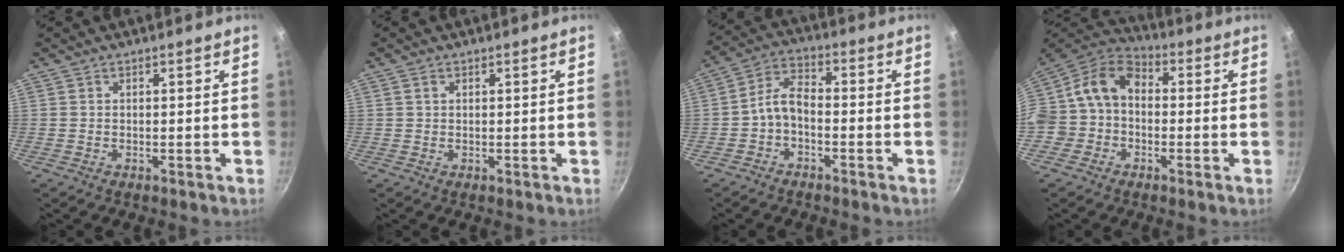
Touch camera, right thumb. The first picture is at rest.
{"total": 1.1, "force": [0.5, 0.9, 0.5], "torque": [-0.006, 0.002, 0.007]}
{"total": 5.8, "force": [-2.1, 3.4, 4.2], "torque": [-0.076, 0.041, -0.047]}
{"total": 13.0, "force": [-1.0, 10.4, 7.6], "torque": [-0.118, 0.046, -0.037]}